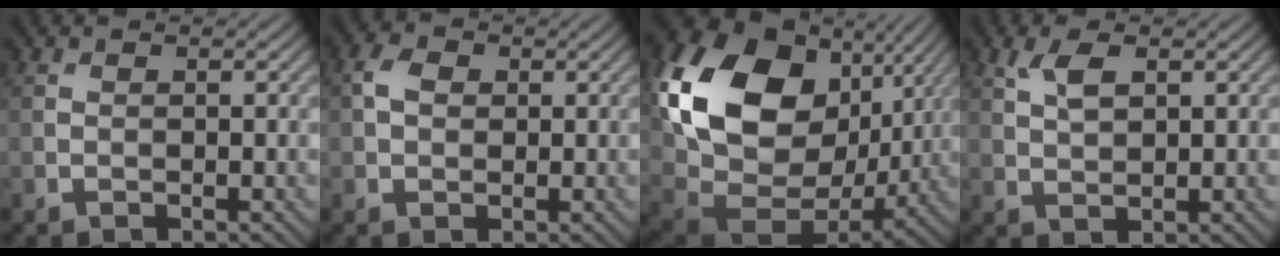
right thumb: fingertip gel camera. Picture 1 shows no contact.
{"total": 2.7, "force": [0.5, 2.0, 1.7], "torque": [-0.040, 0.005, 0.003]}
{"total": 20.1, "force": [5.6, 14.5, 12.8], "torque": [-0.308, -0.008, 0.121]}
{"total": 3.5, "force": [1.6, 1.6, 2.7], "torque": [-0.063, 0.003, 0.034]}